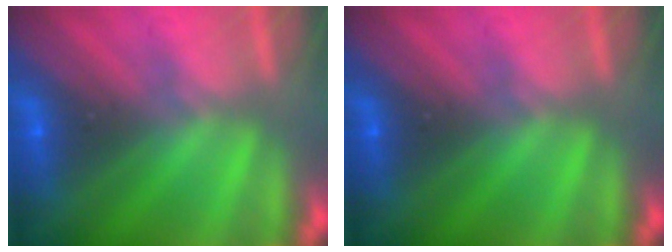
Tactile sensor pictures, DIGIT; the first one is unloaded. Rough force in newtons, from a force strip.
{"total": 0.0}